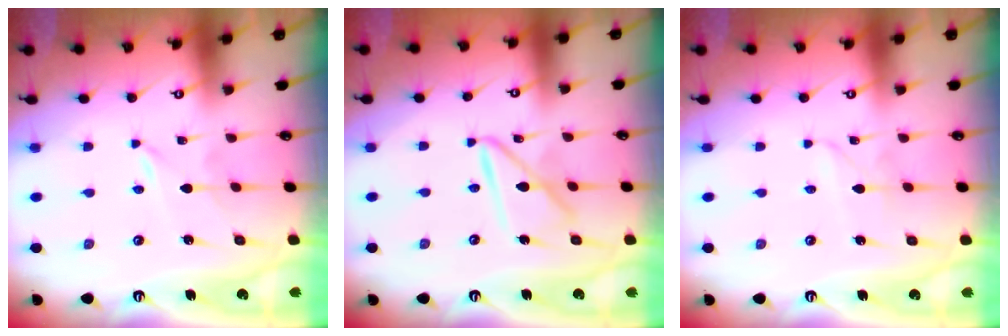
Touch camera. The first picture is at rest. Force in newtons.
{"total": 11.7, "press": 11.7, "slide": 1.0}
{"total": 1.6, "press": 1.5, "slide": 0.2}